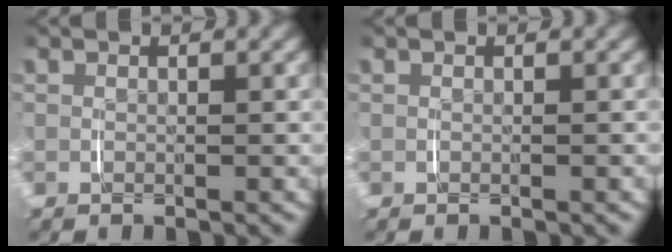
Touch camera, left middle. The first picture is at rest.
{"total": 0.0}